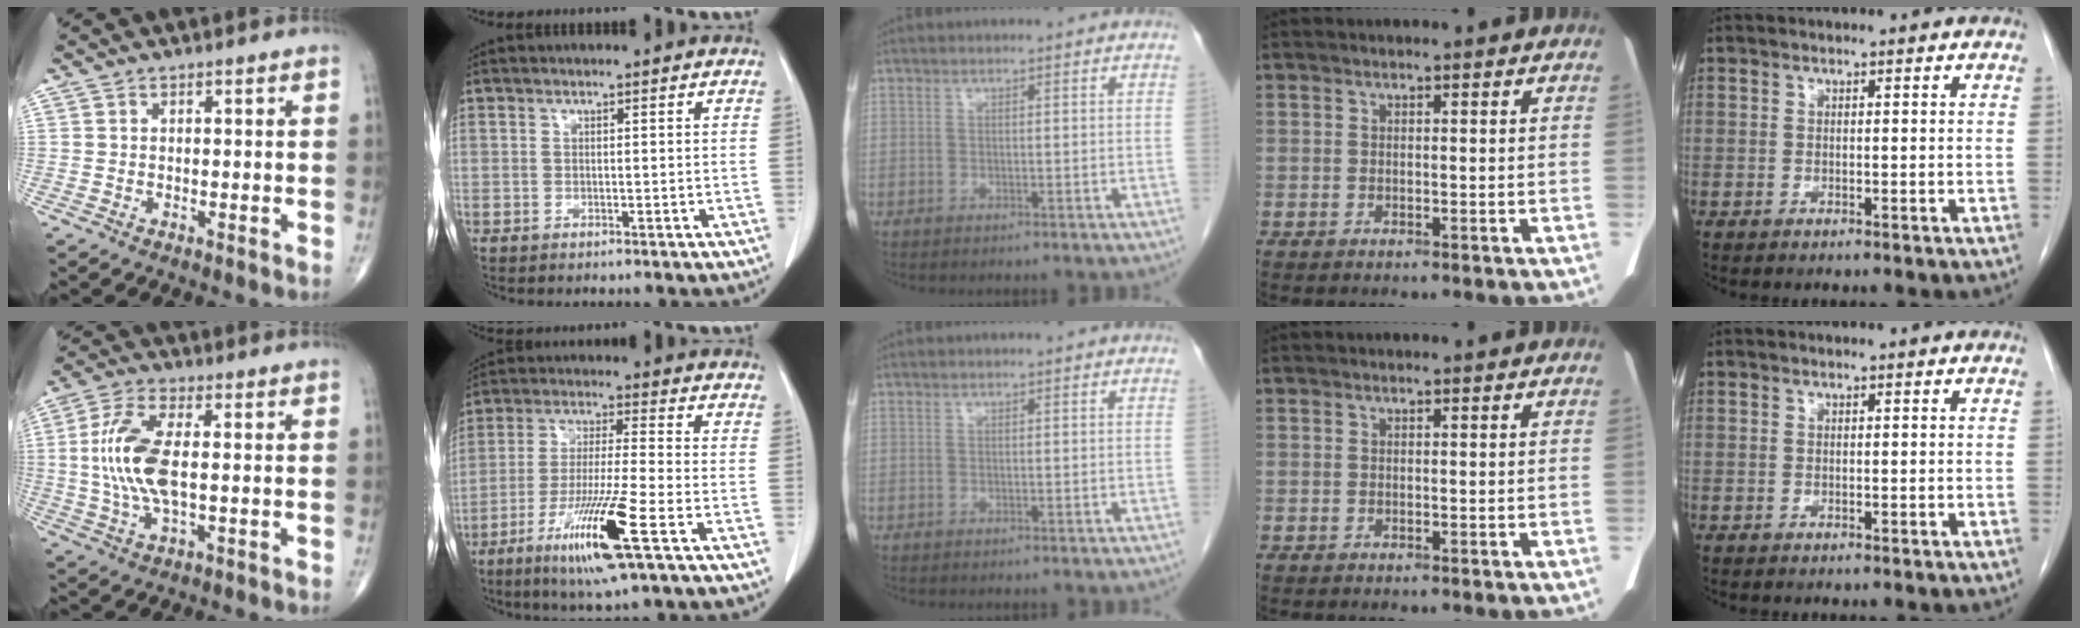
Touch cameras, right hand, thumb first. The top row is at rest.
{"thumb": {"total": 12.1, "force": [0.3, 5.1, 11.0], "torque": [-0.241, 0.004, 0.006]}, "index": {"total": 13.1, "force": [-6.2, -0.3, 11.6], "torque": [-0.227, -0.031, -0.115]}}